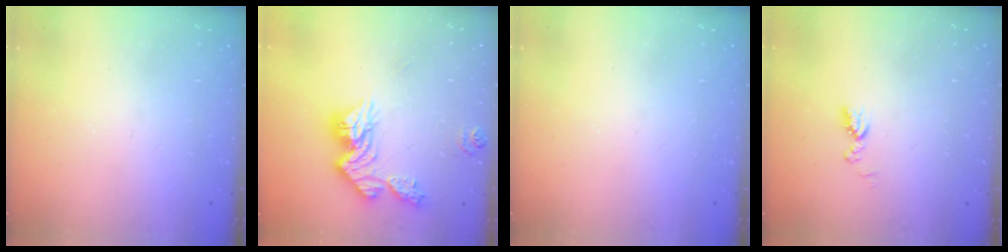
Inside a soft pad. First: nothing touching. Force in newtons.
{"total": 13.4, "press": 13.3, "slide": 1.2}
{"total": 0.0}
{"total": 6.9, "press": 6.8, "slide": 0.8}